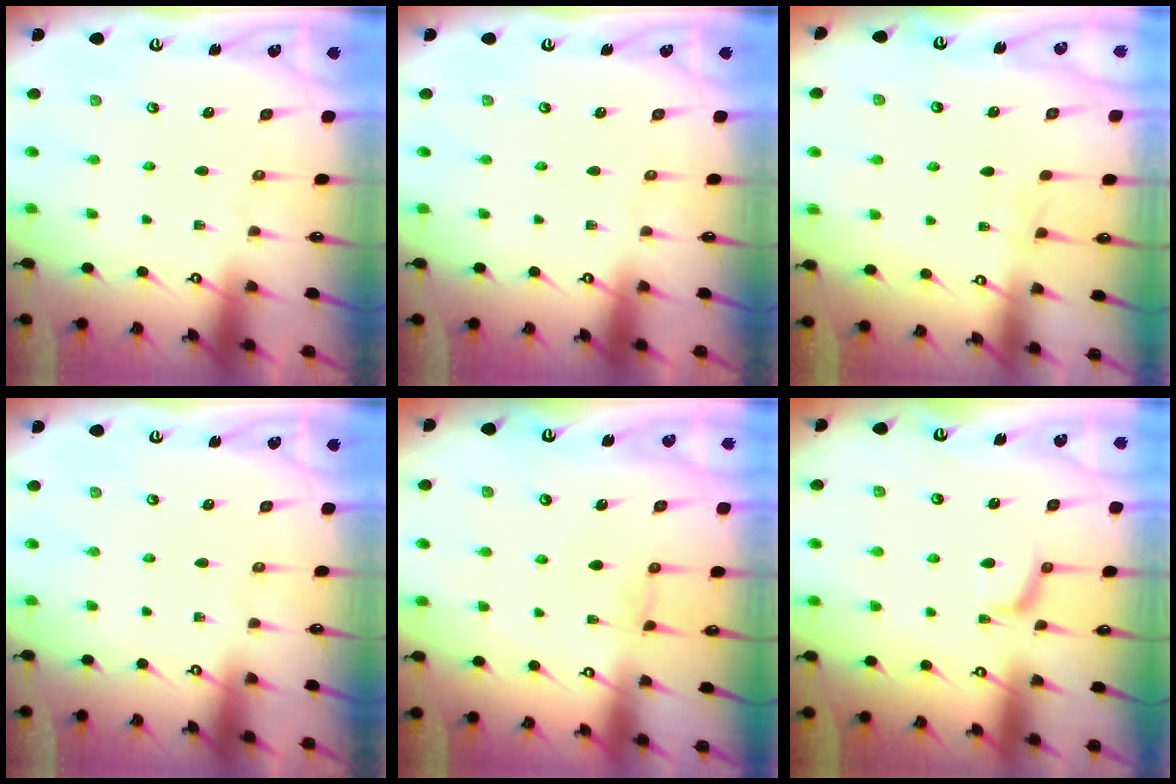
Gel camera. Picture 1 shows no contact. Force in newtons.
{"total": 0.0}
{"total": 3.7, "press": 3.6, "slide": 0.3}
{"total": 0.0}
{"total": 0.6, "press": 0.4, "slide": 0.5}
{"total": 2.7, "press": 2.6, "slide": 0.5}